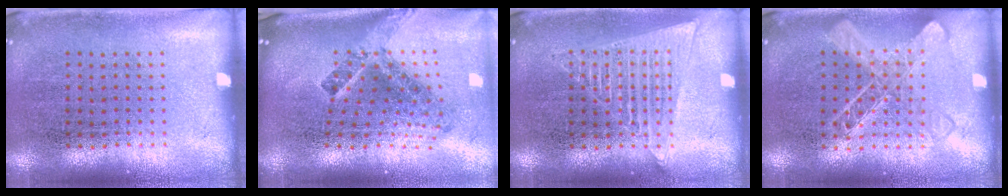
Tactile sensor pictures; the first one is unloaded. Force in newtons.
{"total": 2.9, "press": 1.7, "slide": 2.4}
{"total": 2.4, "press": 2.4, "slide": 0.3}
{"total": 1.4, "press": 1.4, "slide": 0.2}